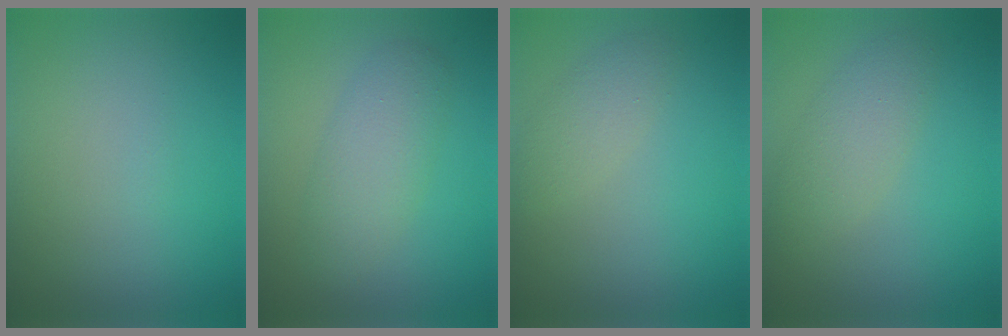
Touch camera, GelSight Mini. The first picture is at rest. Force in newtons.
{"total": 3.4, "press": 3.4, "slide": 0.2}
{"total": 2.0, "press": 2.0, "slide": 0.1}
{"total": 2.9, "press": 2.9, "slide": 0.0}